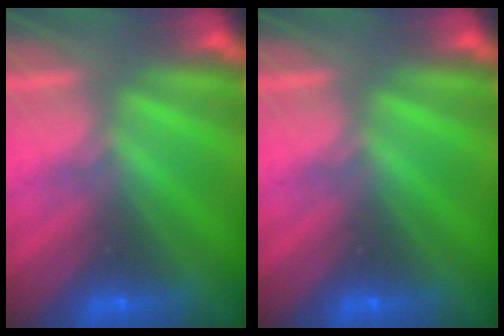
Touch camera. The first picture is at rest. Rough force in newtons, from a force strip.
{"total": 0.0}